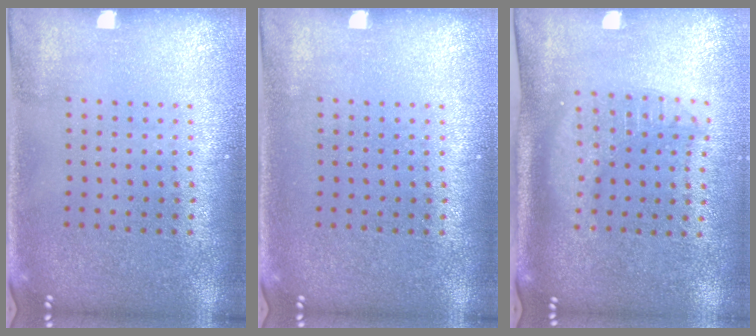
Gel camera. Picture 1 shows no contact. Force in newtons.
{"total": 0.0}
{"total": 1.8, "press": 1.4, "slide": 1.0}